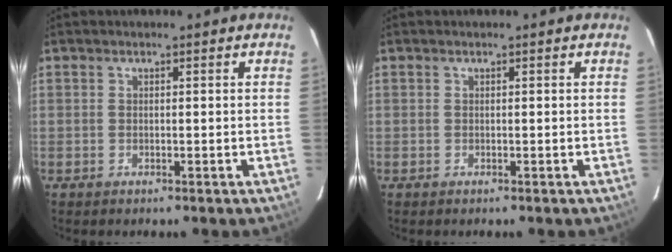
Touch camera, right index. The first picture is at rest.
{"total": 0.0}